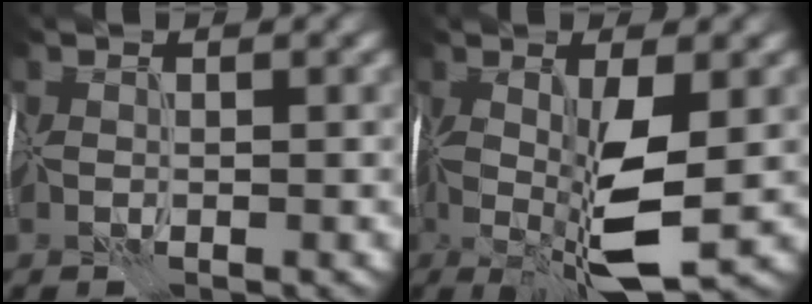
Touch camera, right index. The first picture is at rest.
{"total": 7.6, "force": [-0.6, 2.0, 7.3], "torque": [-0.149, -0.008, -0.012]}